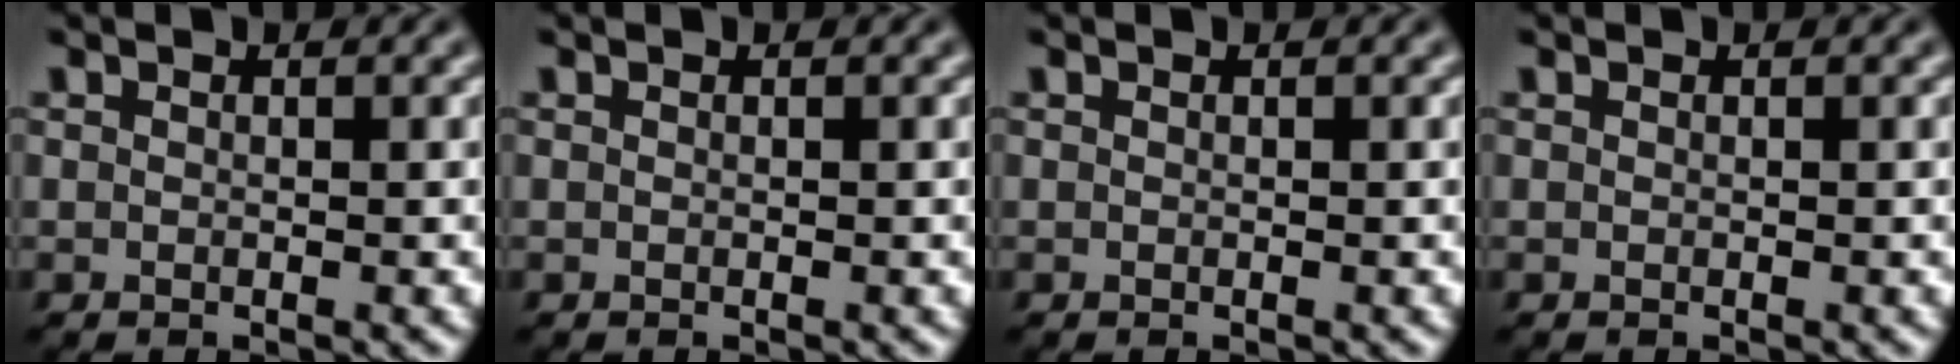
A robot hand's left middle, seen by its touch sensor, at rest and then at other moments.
{"total": 0.0}
{"total": 0.0}
{"total": 0.0}